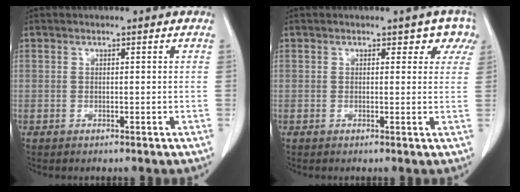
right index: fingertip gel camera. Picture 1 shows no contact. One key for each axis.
{"total": 3.2, "fx": 2.0, "fy": 2.2, "fz": 1.2, "tx": 0.010, "ty": 0.001, "tz": 0.007}